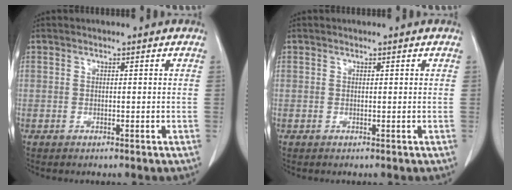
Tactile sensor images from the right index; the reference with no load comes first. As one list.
[{"total": 0.0}]